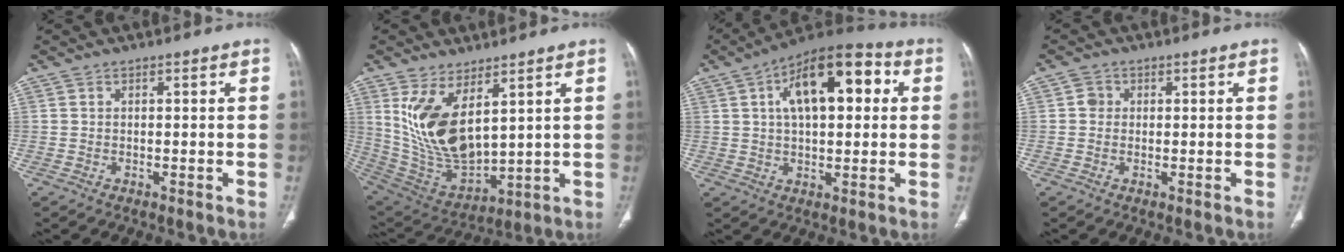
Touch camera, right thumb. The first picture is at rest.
{"total": 15.4, "force": [5.8, 7.3, 12.2], "torque": [-0.226, -0.034, 0.140]}
{"total": 17.1, "force": [4.5, 8.2, 14.2], "torque": [-0.194, 0.023, 0.063]}
{"total": 1.9, "force": [0.2, 1.8, 0.7], "torque": [-0.003, 0.003, 0.001]}